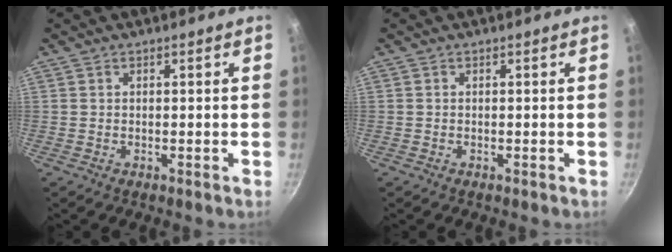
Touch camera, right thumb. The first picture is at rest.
{"total": 0.0}